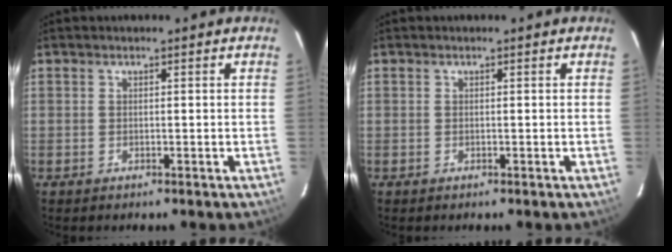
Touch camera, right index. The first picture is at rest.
{"total": 0.0}